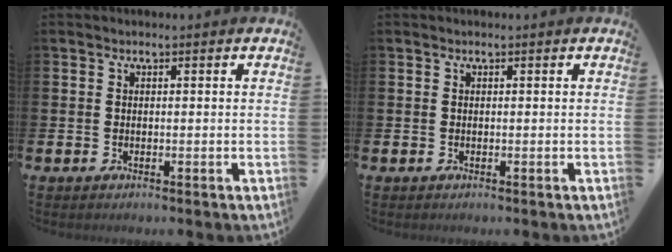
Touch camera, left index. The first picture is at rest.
{"total": 0.0}